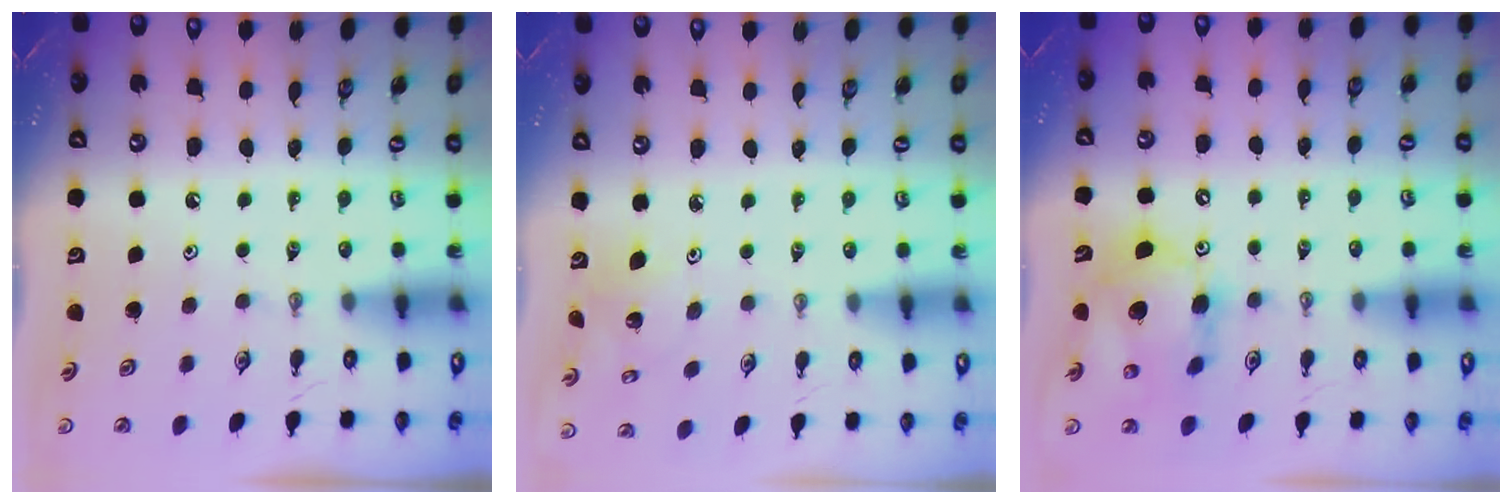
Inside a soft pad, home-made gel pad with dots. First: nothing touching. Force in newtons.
{"total": 5.0, "press": 4.9, "slide": 0.3}
{"total": 13.7, "press": 13.4, "slide": 2.6}